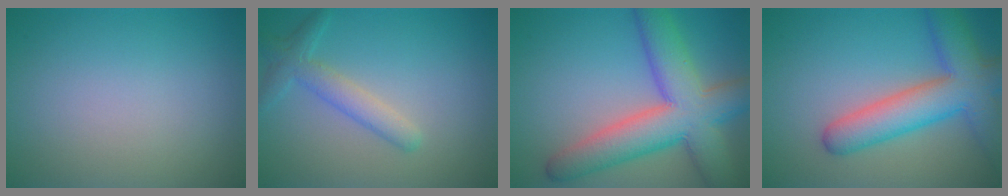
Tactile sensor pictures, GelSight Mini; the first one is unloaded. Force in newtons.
{"total": 2.8, "press": 2.8, "slide": 0.1}
{"total": 9.7, "press": 9.6, "slide": 0.4}
{"total": 7.8, "press": 7.8, "slide": 0.4}